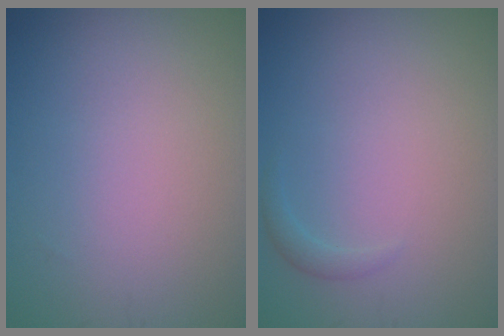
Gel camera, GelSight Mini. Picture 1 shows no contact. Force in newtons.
{"total": 0.9, "press": 0.9, "slide": 0.0}